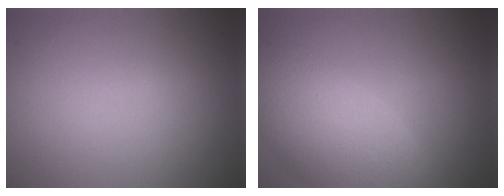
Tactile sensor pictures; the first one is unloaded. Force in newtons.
{"total": 7.1, "press": 7.1, "slide": 0.8}